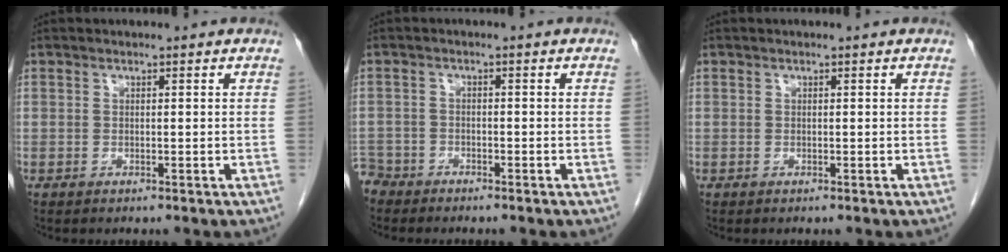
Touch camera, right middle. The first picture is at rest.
{"total": 3.5, "force": [-3.2, 1.3, -0.5], "torque": [0.006, -0.003, -0.068]}
{"total": 0.0}